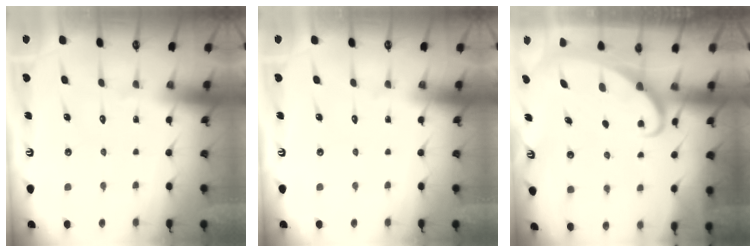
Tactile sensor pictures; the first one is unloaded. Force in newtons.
{"total": 0.0}
{"total": 2.4, "press": 2.3, "slide": 0.3}